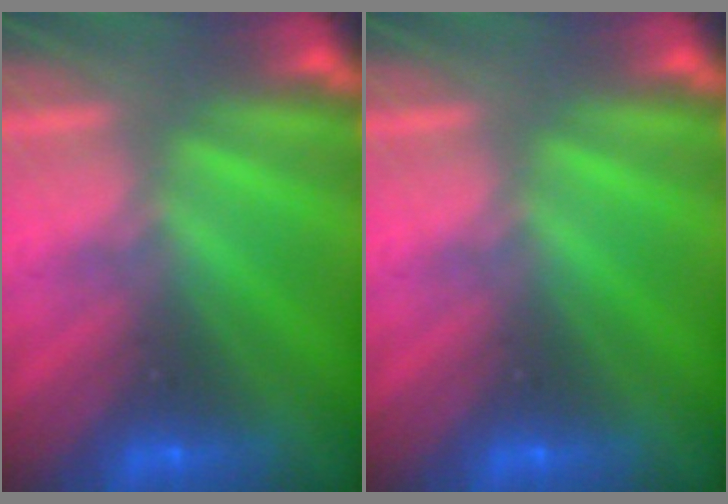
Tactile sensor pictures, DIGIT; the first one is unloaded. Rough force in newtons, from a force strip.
{"total": 0.0}